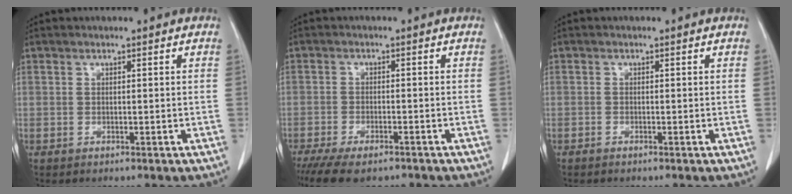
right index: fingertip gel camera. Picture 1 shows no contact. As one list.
[{"total": 10.2, "force": [-7.6, 3.9, 5.5], "torque": [-0.096, -0.010, -0.115]}, {"total": 0.7, "force": [-0.4, 0.4, 0.3], "torque": [-0.007, 0.001, -0.009]}]